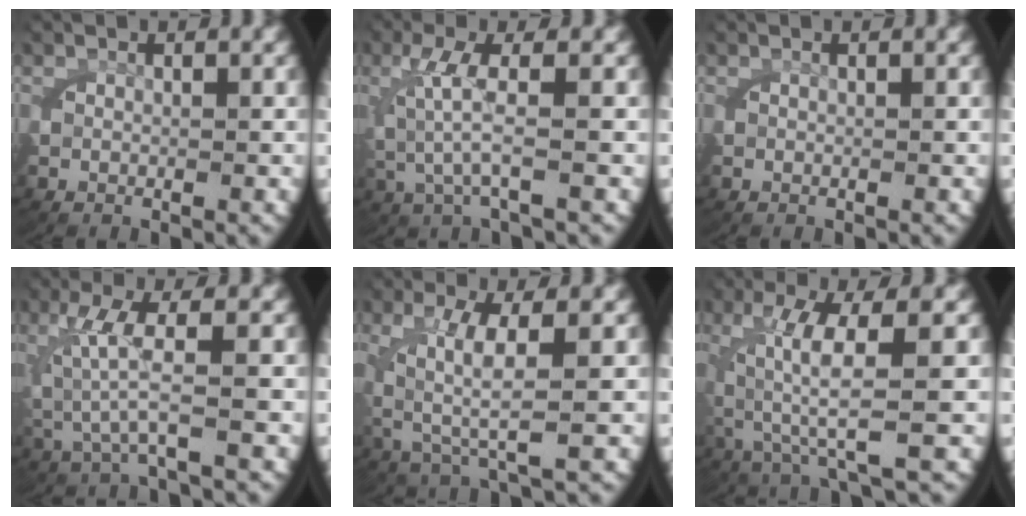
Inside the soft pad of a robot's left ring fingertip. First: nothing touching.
{"total": 3.7, "force": [0.3, 0.9, 3.6], "torque": [-0.095, -0.010, 0.014]}
{"total": 0.0}
{"total": 4.2, "force": [0.2, 1.2, 4.1], "torque": [-0.109, -0.012, 0.013]}
{"total": 4.6, "force": [0.3, 1.4, 4.4], "torque": [-0.107, -0.012, 0.020]}
{"total": 6.6, "force": [-0.2, 1.6, 6.4], "torque": [-0.138, -0.010, 0.010]}